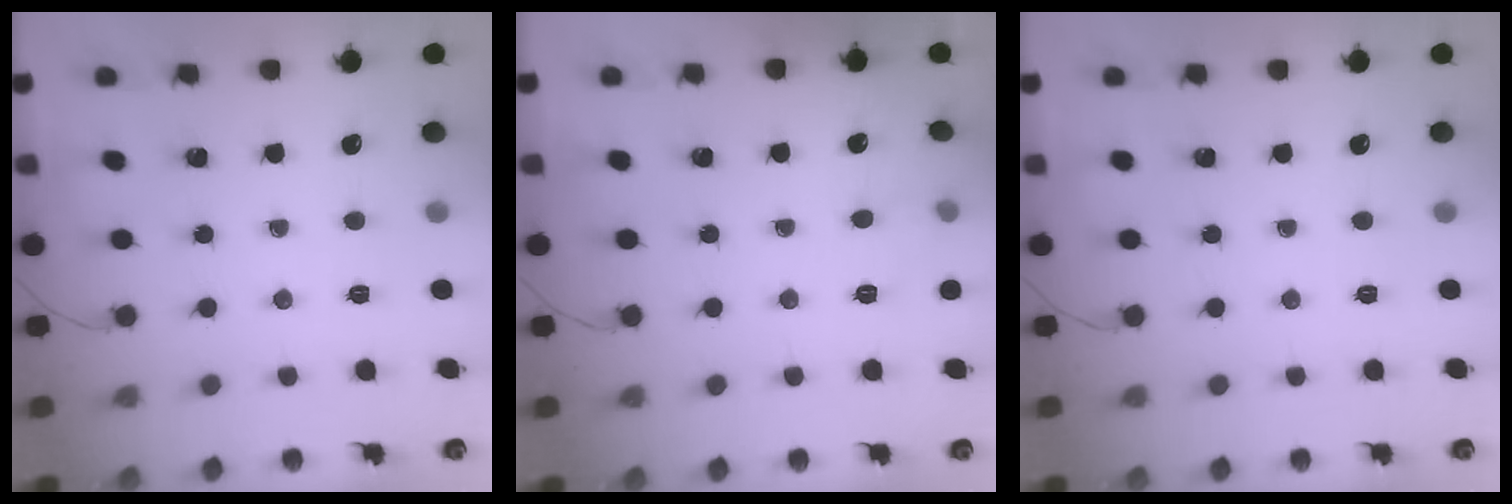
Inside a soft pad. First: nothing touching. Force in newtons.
{"total": 5.0, "press": 4.7, "slide": 1.8}
{"total": 0.0}